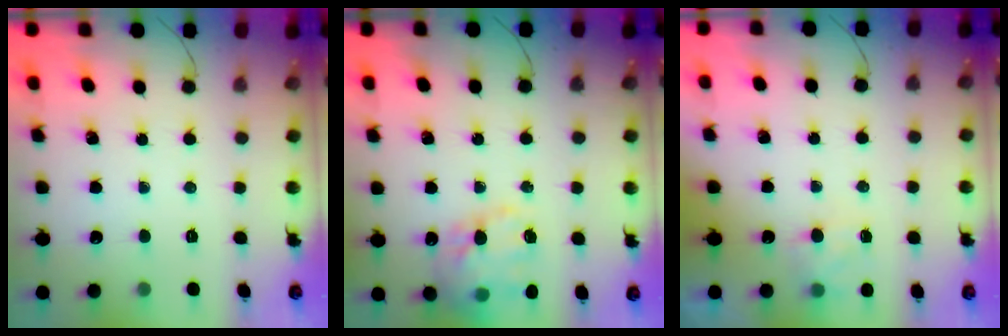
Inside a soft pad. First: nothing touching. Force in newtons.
{"total": 18.8, "press": 18.5, "slide": 3.5}
{"total": 6.3, "press": 6.1, "slide": 1.6}